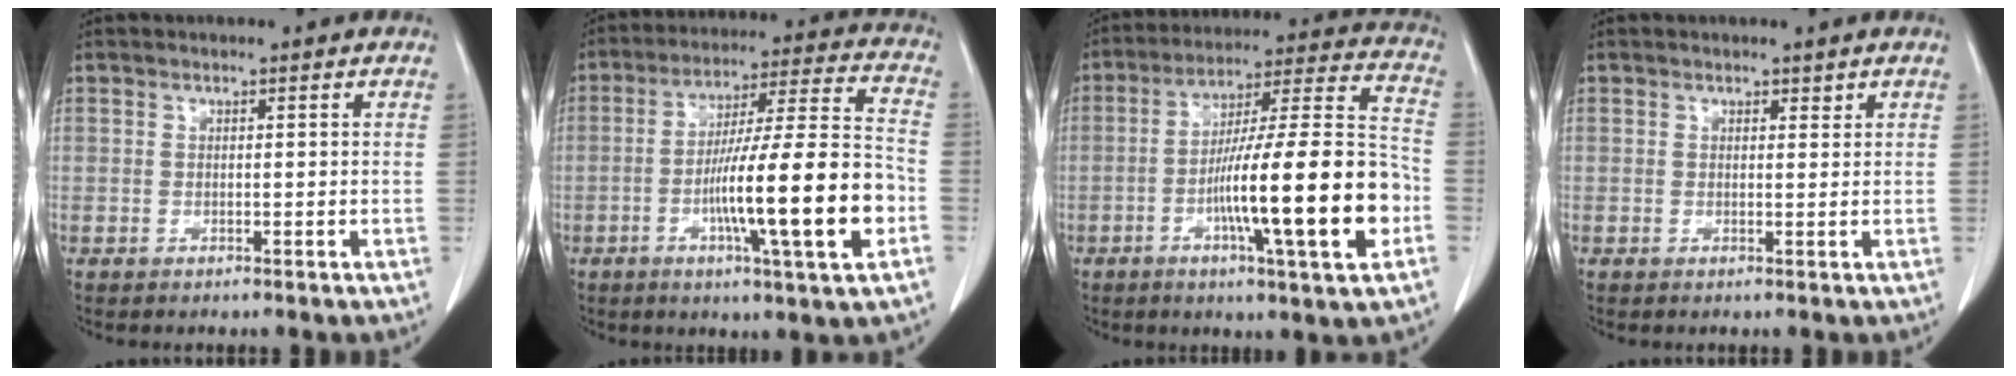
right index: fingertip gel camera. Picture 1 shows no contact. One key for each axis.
{"total": 18.5, "fx": -5.1, "fy": 0.5, "fz": 17.8, "tx": -0.284, "ty": 0.002, "tz": -0.081}
{"total": 20.9, "fx": -5.8, "fy": 1.1, "fz": 20.0, "tx": -0.302, "ty": 0.004, "tz": -0.090}
{"total": 0.8, "fx": 0.7, "fy": 0.4, "fz": 0.2, "tx": -0.002, "ty": -0.003, "tz": 0.007}